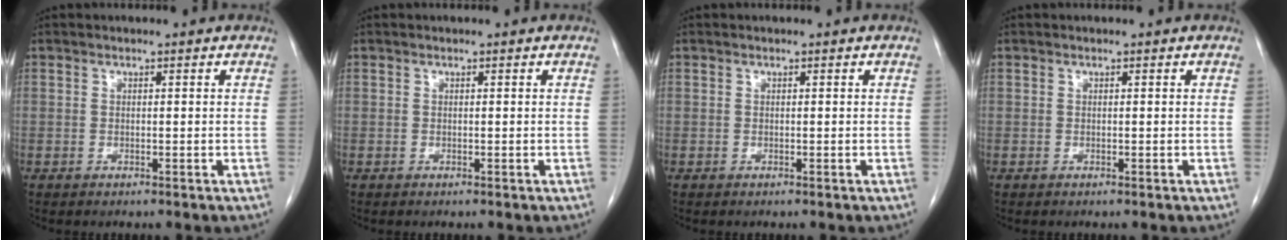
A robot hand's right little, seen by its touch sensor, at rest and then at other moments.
{"total": 0.0}
{"total": 0.0}
{"total": 0.0}